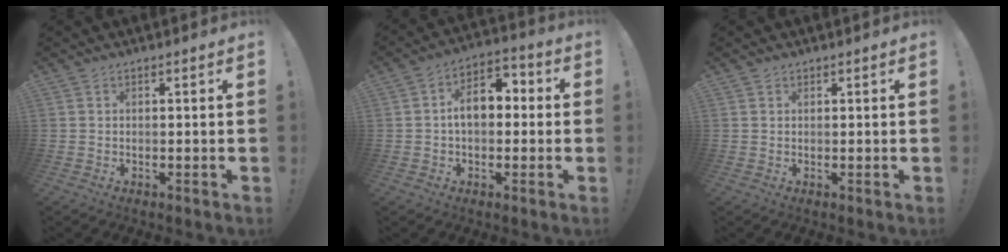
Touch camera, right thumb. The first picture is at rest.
{"total": 10.3, "force": [0.7, 6.6, 7.8], "torque": [-0.113, 0.011, 0.015]}
{"total": 0.7, "force": [0.6, 0.4, 0.0], "torque": [0.006, -0.003, 0.011]}